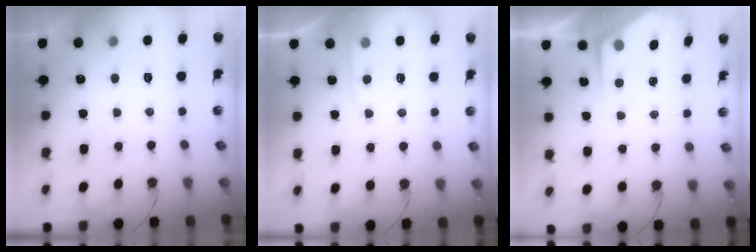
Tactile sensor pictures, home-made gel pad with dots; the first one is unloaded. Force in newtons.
{"total": 4.1, "press": 4.1, "slide": 0.5}
{"total": 2.8, "press": 2.8, "slide": 0.4}